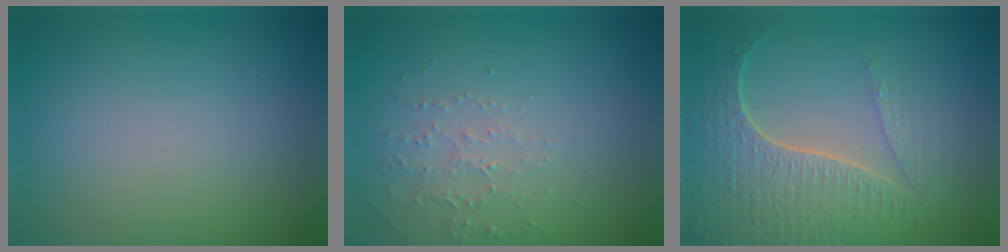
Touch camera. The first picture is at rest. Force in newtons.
{"total": 1.9, "press": 1.8, "slide": 0.6}
{"total": 5.9, "press": 4.8, "slide": 3.4}